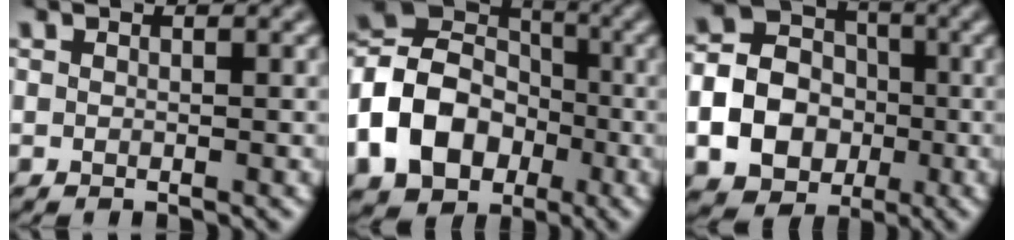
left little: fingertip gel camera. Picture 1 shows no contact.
{"total": 11.5, "force": [-3.7, 8.9, 6.3], "torque": [-0.120, -0.008, -0.087]}
{"total": 16.7, "force": [-4.5, 15.2, 5.3], "torque": [-0.158, -0.033, -0.099]}